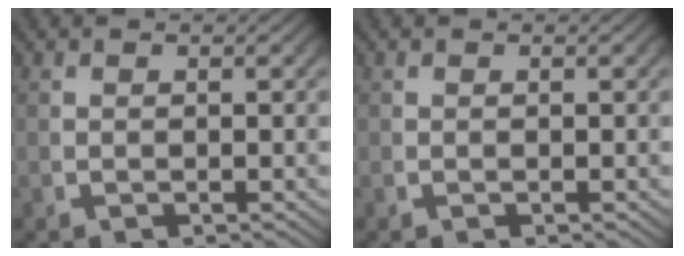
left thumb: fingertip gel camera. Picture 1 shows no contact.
{"total": 0.0}